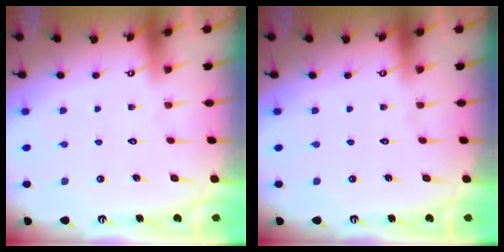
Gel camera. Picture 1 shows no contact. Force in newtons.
{"total": 0.0}